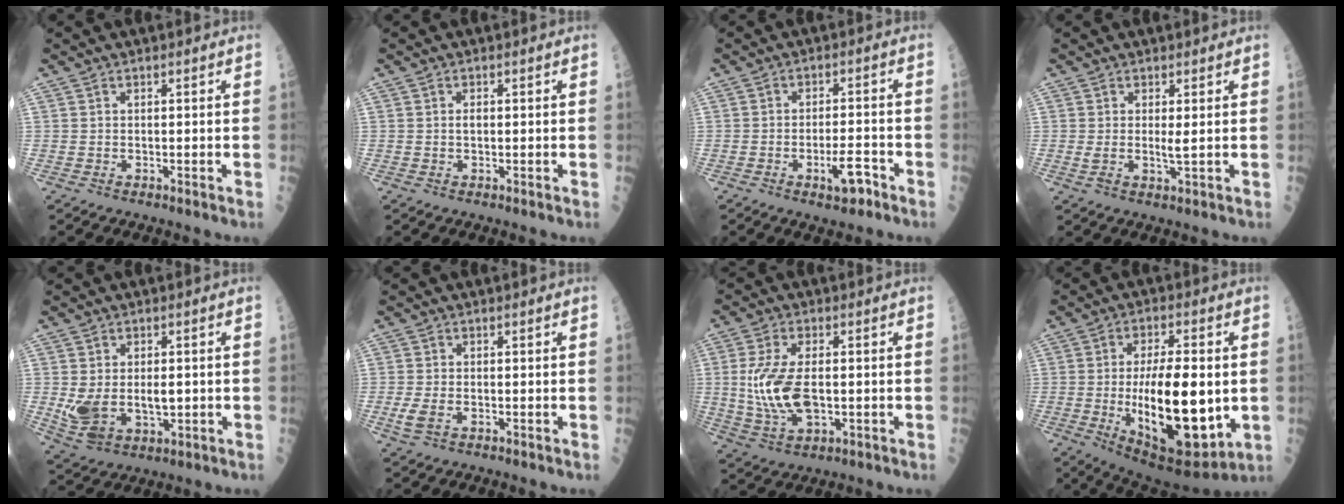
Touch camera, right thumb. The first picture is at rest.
{"total": 1.0, "force": [0.0, 0.6, 0.8], "torque": [-0.013, 0.001, 0.000]}
{"total": 5.5, "force": [-2.8, 1.9, 4.4], "torque": [-0.060, 0.019, -0.042]}
{"total": 2.4, "force": [0.5, 0.3, 2.3], "torque": [-0.048, -0.008, 0.012]}
{"total": 10.1, "force": [-0.6, 6.3, 7.8], "torque": [-0.134, -0.006, 0.007]}
{"total": 3.0, "force": [-0.8, 1.6, 2.4], "torque": [-0.058, -0.002, -0.018]}
{"total": 11.5, "force": [-0.2, 5.7, 10.0], "torque": [-0.206, -0.005, 0.003]}
{"total": 22.8, "force": [-2.3, 9.1, 20.8], "torque": [-0.331, -0.020, -0.017]}